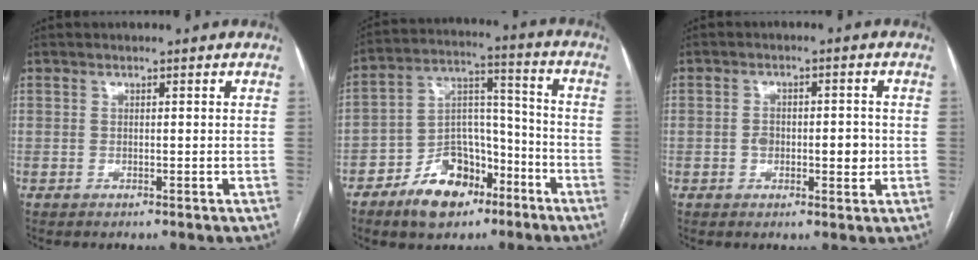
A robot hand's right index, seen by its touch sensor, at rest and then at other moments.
{"total": 12.8, "force": [-7.9, 7.5, 6.9], "torque": [-0.120, 0.028, -0.129]}
{"total": 5.0, "force": [-0.7, 2.6, 4.2], "torque": [-0.062, 0.009, -0.007]}